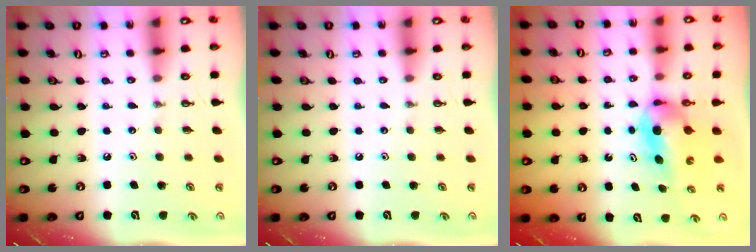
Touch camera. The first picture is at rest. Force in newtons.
{"total": 0.0}
{"total": 6.1, "press": 5.6, "slide": 2.4}